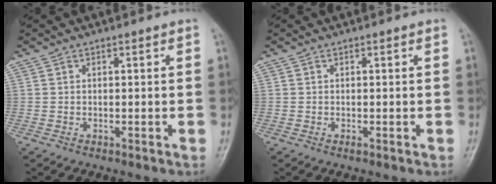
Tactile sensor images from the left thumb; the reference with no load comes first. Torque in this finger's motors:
{"motor_torque": [-0.02, 0.00, 0.04, -0.01, 0.00]}